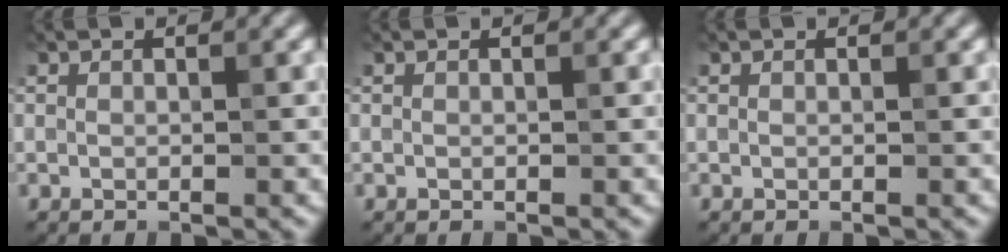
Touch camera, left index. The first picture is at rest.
{"total": 0.0}
{"total": 0.0}